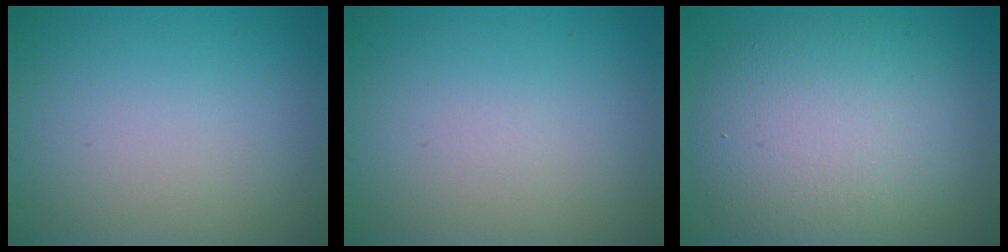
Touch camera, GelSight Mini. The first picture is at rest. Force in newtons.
{"total": 0.0}
{"total": 9.3, "press": 9.3, "slide": 0.7}